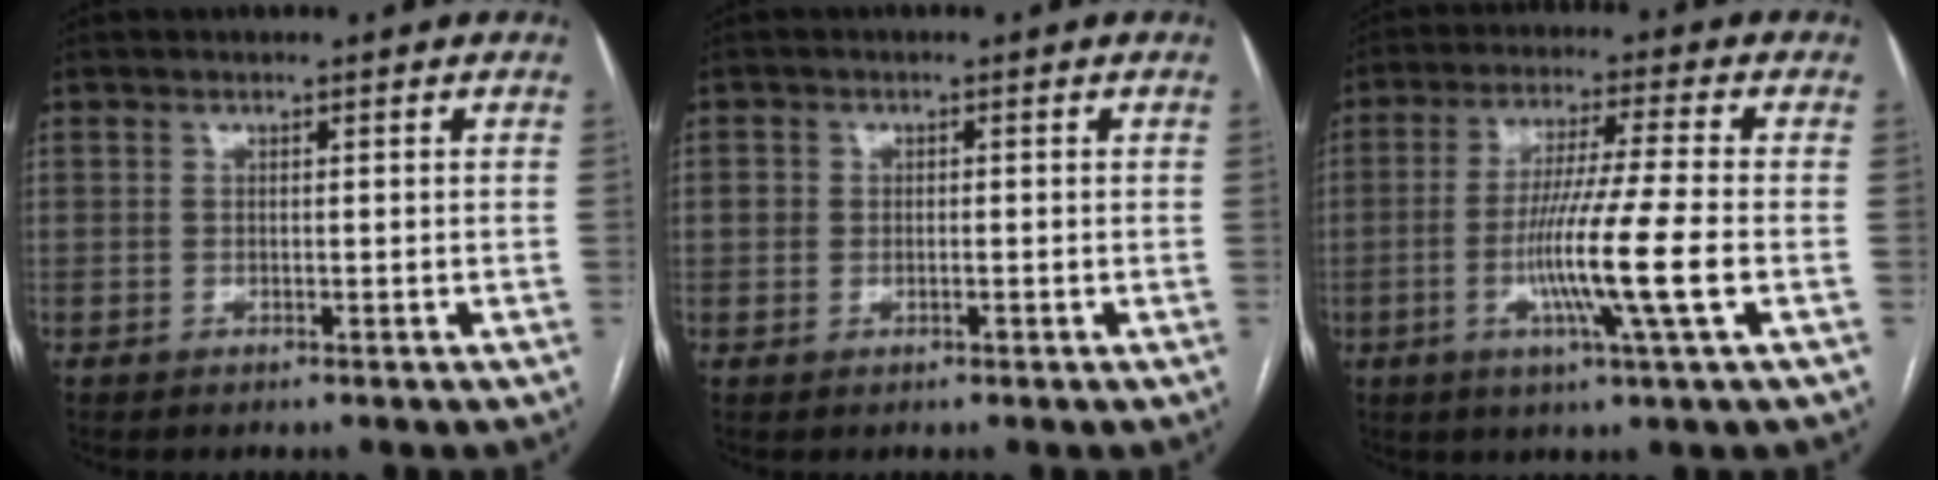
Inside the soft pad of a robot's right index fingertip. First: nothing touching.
{"total": 1.8, "force": [0.0, 1.6, 0.7], "torque": [-0.011, 0.006, 0.000]}
{"total": 10.7, "force": [-2.7, -1.4, 10.2], "torque": [-0.194, -0.016, -0.053]}